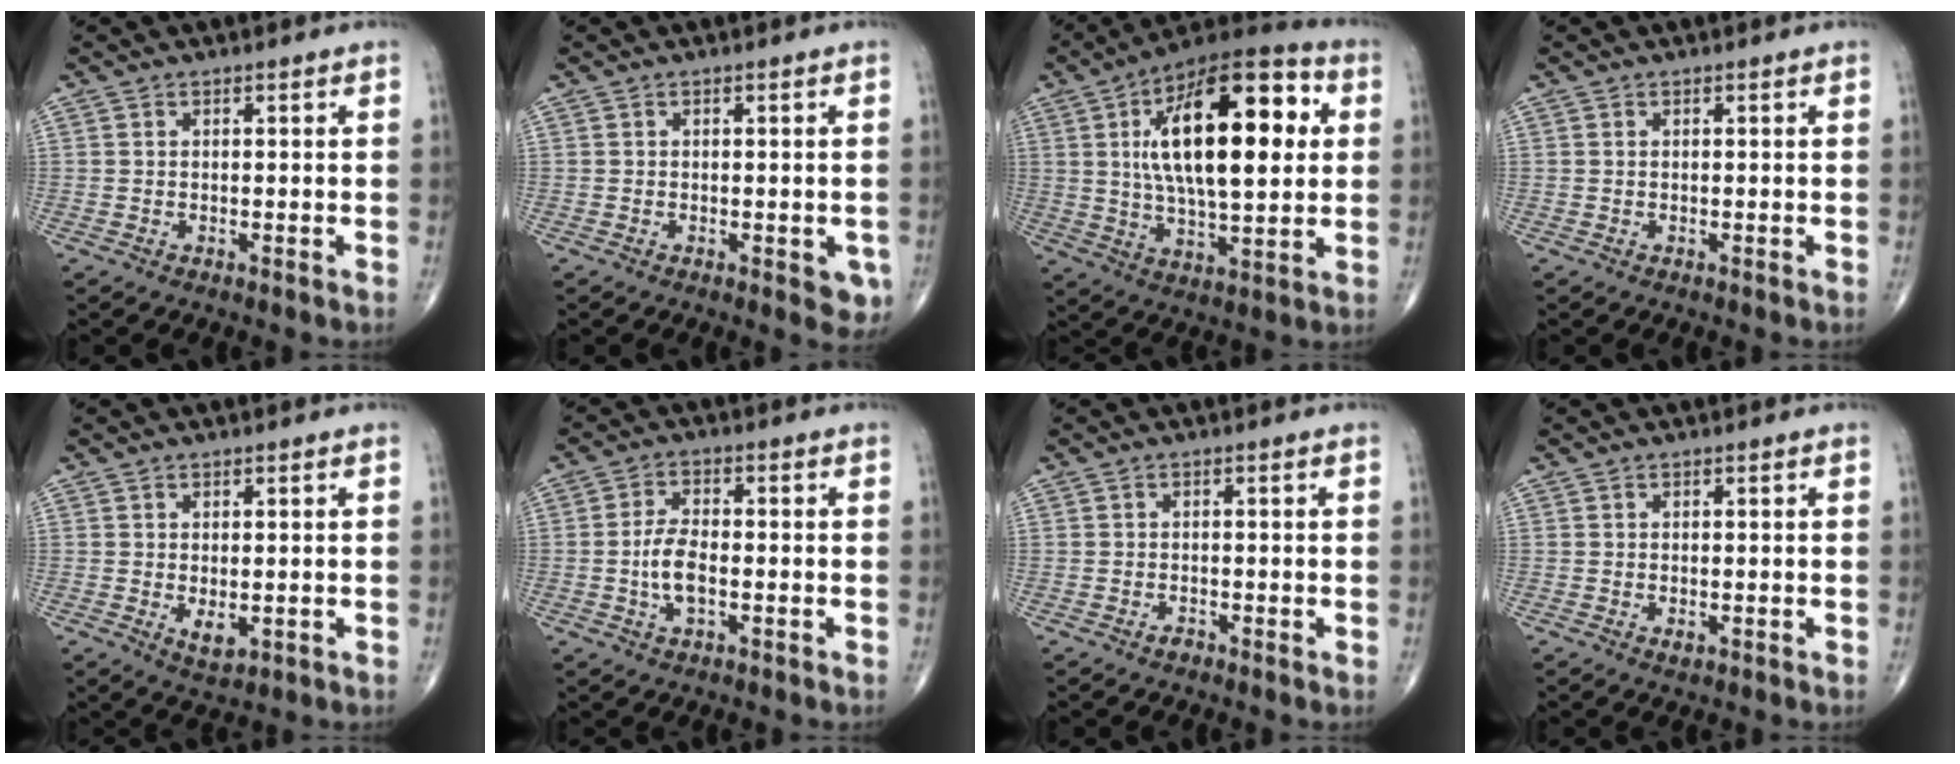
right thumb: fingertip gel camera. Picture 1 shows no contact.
{"total": 3.7, "force": [-1.3, 1.8, 3.0], "torque": [-0.010, -0.002, -0.015]}
{"total": 25.3, "force": [5.1, 10.7, 22.3], "torque": [-0.339, 0.005, 0.072]}
{"total": 0.0}
{"total": 3.3, "force": [-0.5, 1.8, 2.7], "torque": [-0.034, -0.007, 0.003]}
{"total": 5.7, "force": [-1.2, 2.7, 4.9], "torque": [-0.096, 0.009, -0.023]}
{"total": 0.9, "force": [-0.7, 0.4, 0.4], "torque": [-0.006, 0.001, -0.014]}
{"total": 1.0, "force": [-0.3, 0.6, 0.8], "torque": [-0.010, -0.001, -0.002]}